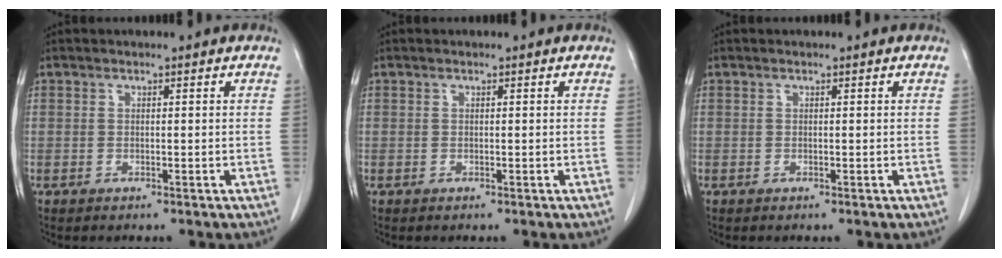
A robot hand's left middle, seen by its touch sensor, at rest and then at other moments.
{"total": 0.0}
{"total": 0.0}